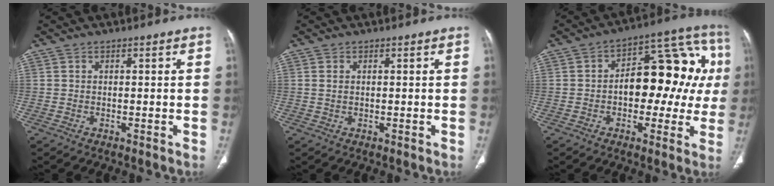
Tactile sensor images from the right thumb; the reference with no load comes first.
{"total": 1.0, "force": [0.2, 0.6, 0.7], "torque": [-0.020, 0.002, 0.008]}
{"total": 18.6, "force": [0.6, 10.5, 15.3], "torque": [-0.159, 0.049, 0.003]}